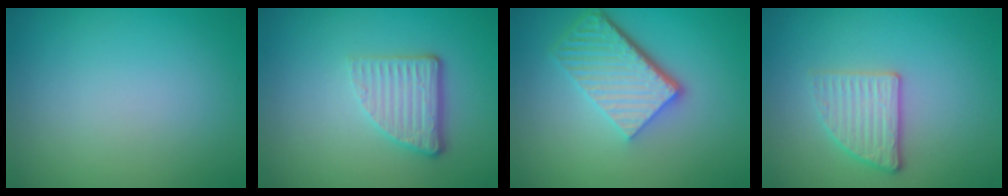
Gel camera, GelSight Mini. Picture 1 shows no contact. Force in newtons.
{"total": 3.7, "press": 2.6, "slide": 2.7}
{"total": 5.9, "press": 4.0, "slide": 4.3}
{"total": 2.6, "press": 2.4, "slide": 1.0}